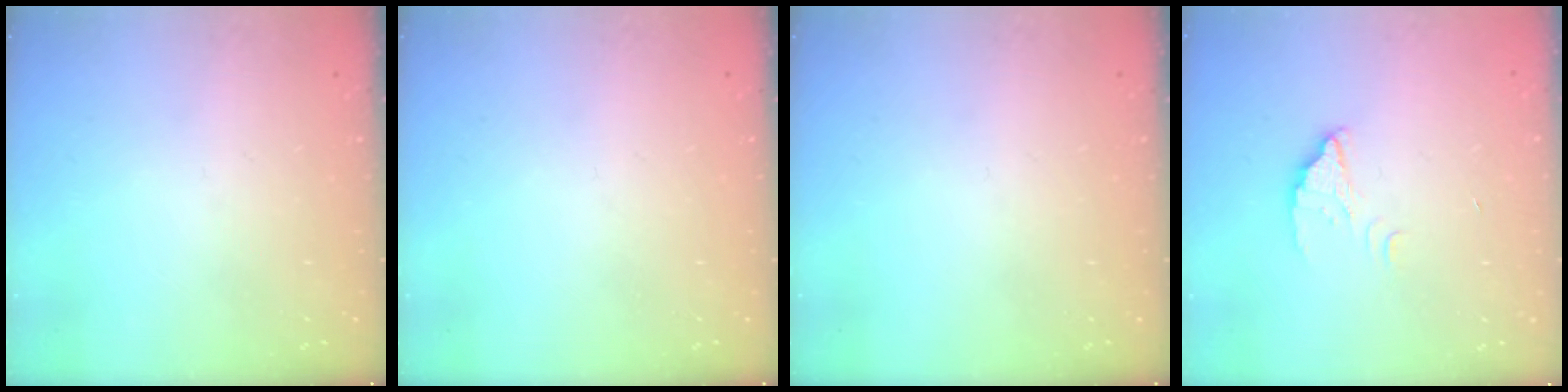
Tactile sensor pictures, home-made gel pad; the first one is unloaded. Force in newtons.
{"total": 0.0}
{"total": 0.0}
{"total": 2.1, "press": 2.1, "slide": 0.1}